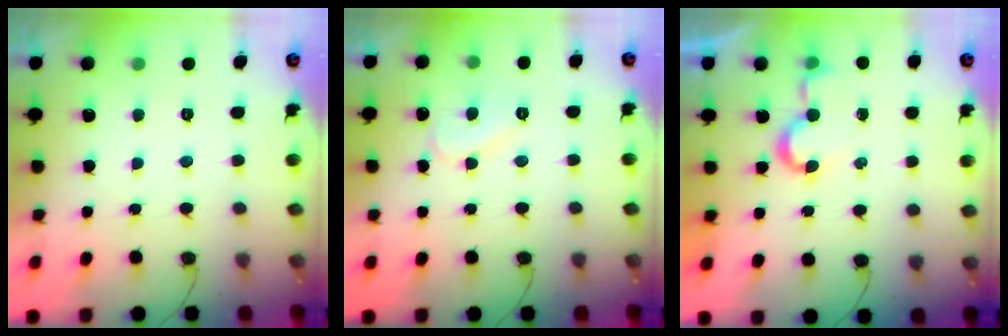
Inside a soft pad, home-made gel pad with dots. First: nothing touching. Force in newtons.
{"total": 7.5, "press": 7.5, "slide": 0.6}
{"total": 5.8, "press": 5.8, "slide": 0.5}